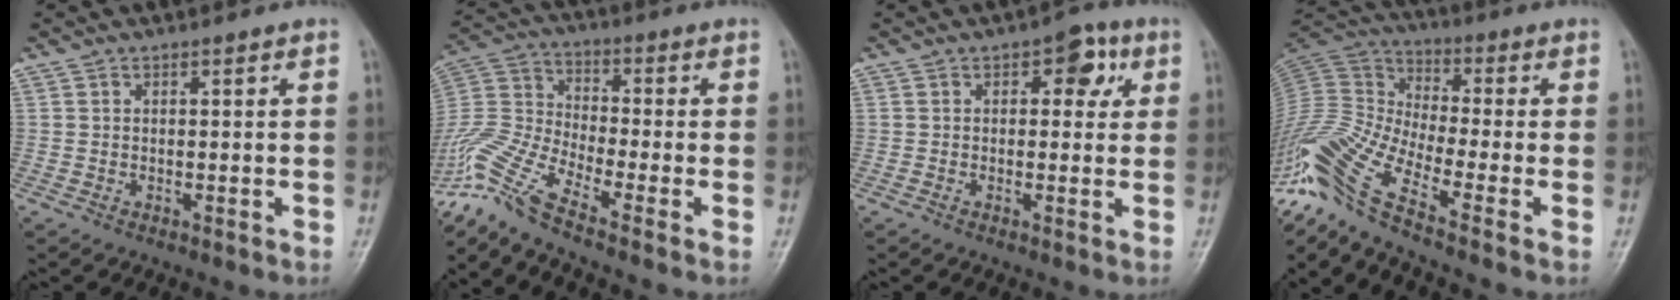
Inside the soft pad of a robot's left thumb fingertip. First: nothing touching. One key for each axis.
{"total": 12.1, "fx": -9.5, "fy": 1.0, "fz": 7.4, "tx": -0.187, "ty": 0.037, "tz": -0.199}
{"total": 5.5, "fx": 1.7, "fy": 3.2, "fz": 4.1, "tx": -0.020, "ty": 0.003, "tz": 0.012}
{"total": 20.3, "fx": -12.4, "fy": 3.4, "fz": 15.7, "tx": -0.372, "ty": 0.024, "tz": -0.241}